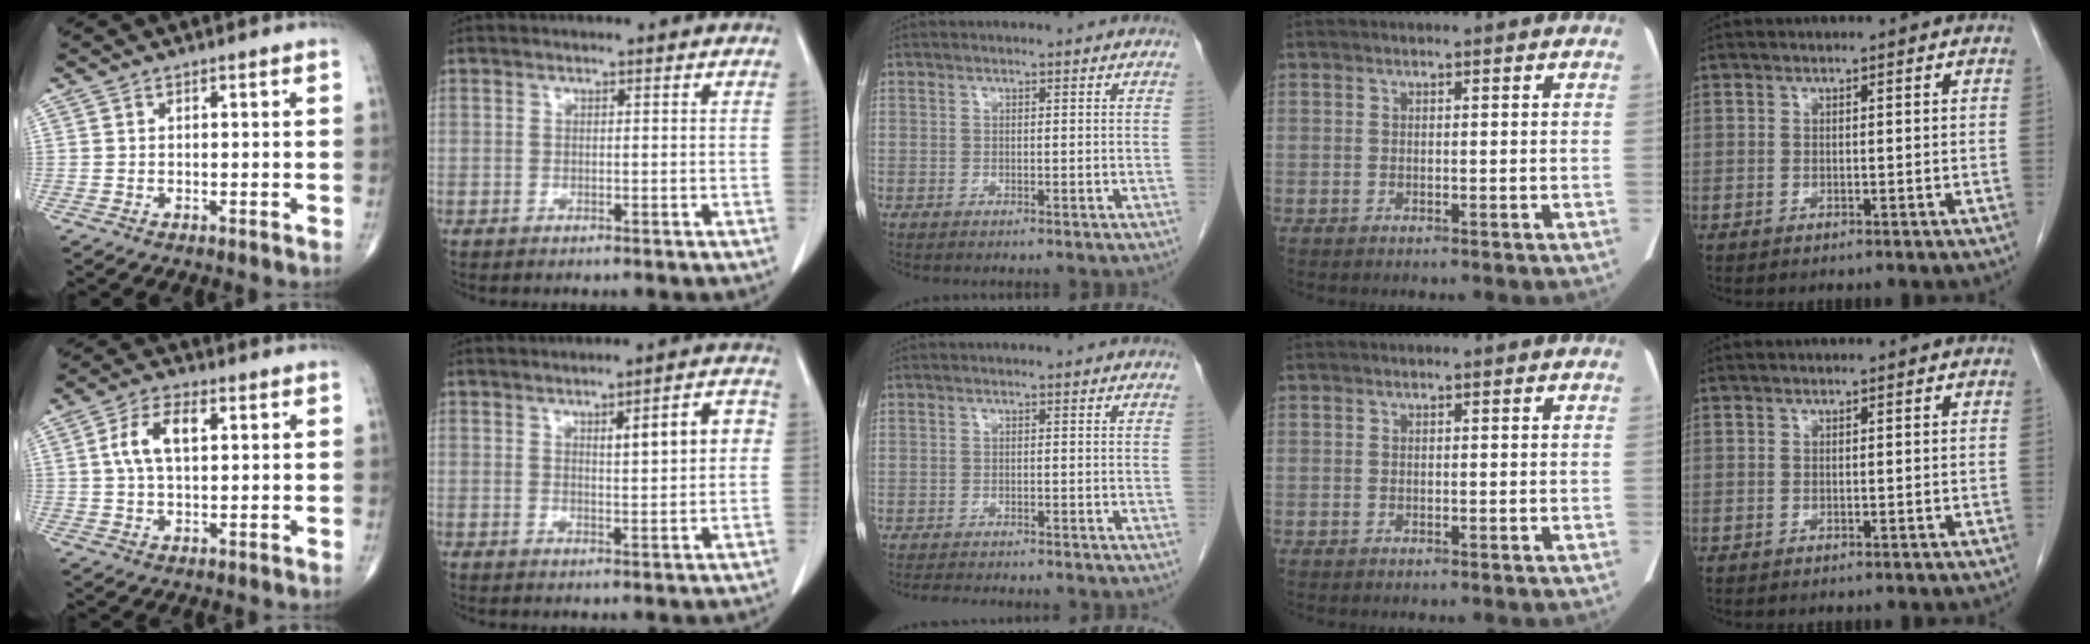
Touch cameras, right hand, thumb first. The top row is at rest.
{"thumb": {"total": 7.2, "force": [1.6, 3.6, 6.0], "torque": [-0.118, 0.012, 0.030]}, "index": {"total": 6.3, "force": [1.4, 1.3, 6.1], "torque": [-0.084, 0.014, 0.021]}, "middle": {"total": 6.5, "force": [-5.9, 1.0, 2.5], "torque": [-0.032, -0.007, -0.084]}}